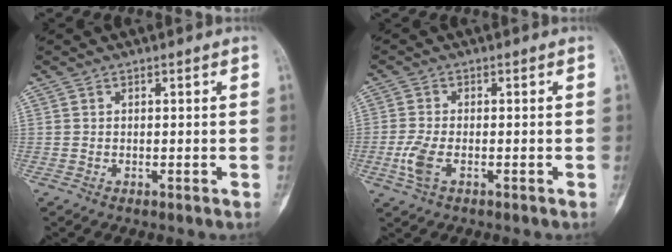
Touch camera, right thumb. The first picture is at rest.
{"total": 4.4, "force": [-1.5, 2.0, 3.6], "torque": [-0.094, 0.000, -0.028]}